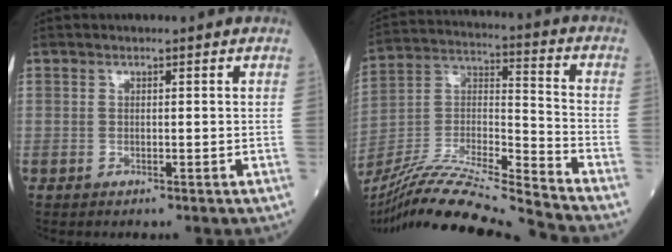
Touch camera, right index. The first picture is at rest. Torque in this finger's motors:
{"motor_torque": [-0.19, -0.30, 0.34, 0.05]}